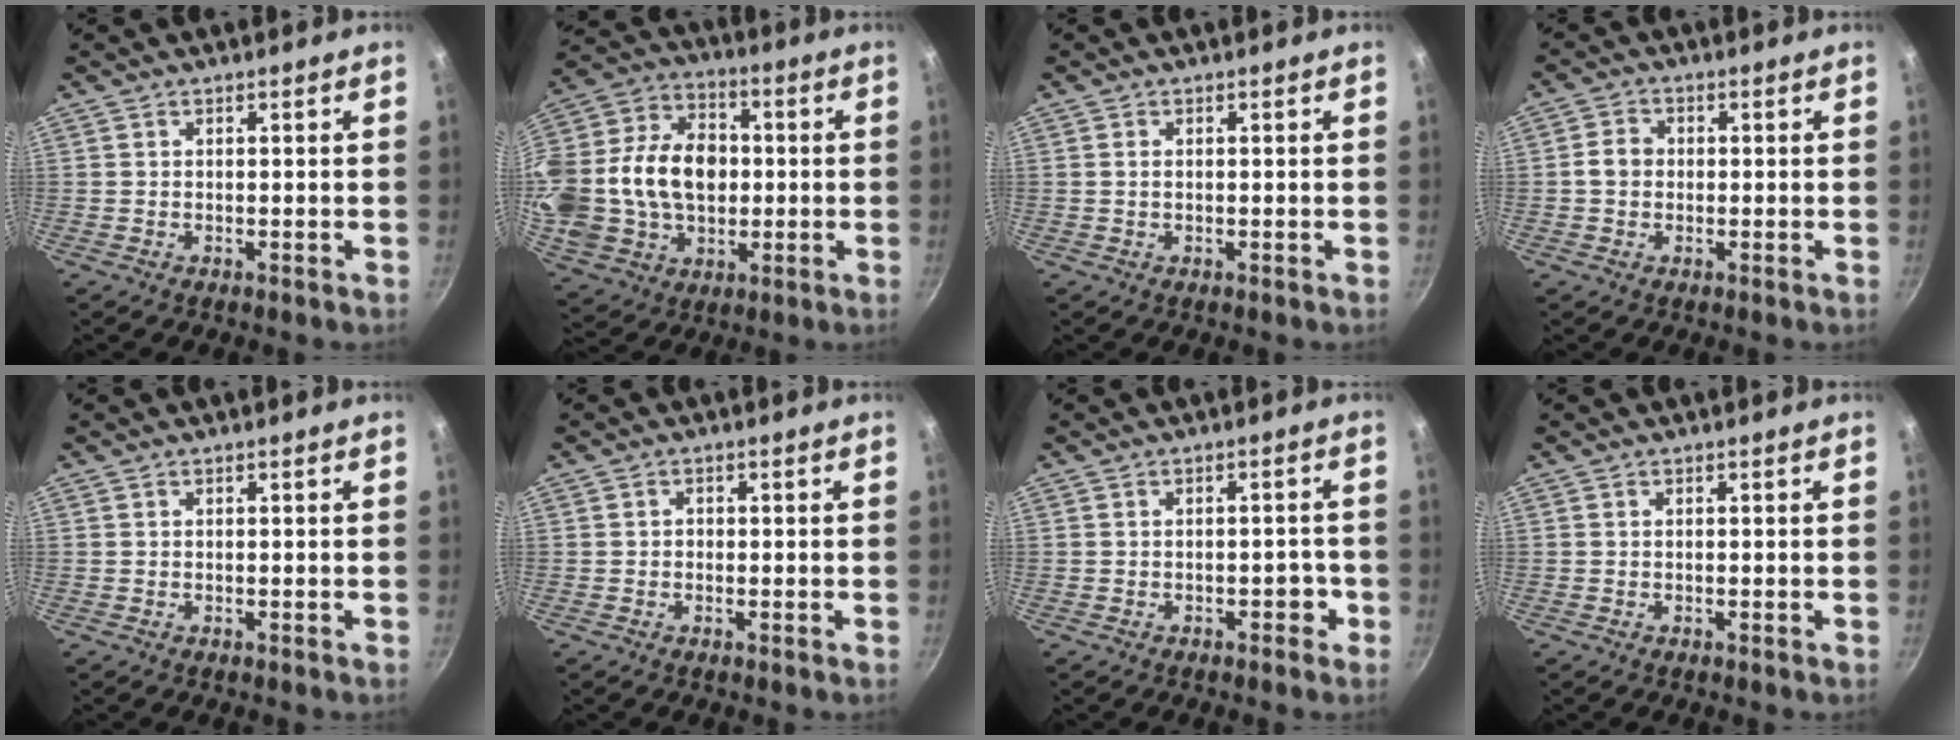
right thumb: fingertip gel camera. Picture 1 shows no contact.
{"total": 27.3, "force": [-0.1, 19.9, 18.7], "torque": [-0.369, 0.035, 0.004]}
{"total": 0.9, "force": [0.1, 0.6, 0.6], "torque": [-0.011, 0.002, 0.002]}
{"total": 3.6, "force": [-0.2, 3.1, 1.9], "torque": [-0.024, 0.012, -0.010]}
{"total": 0.0}
{"total": 1.0, "force": [-0.1, 0.9, 0.4], "torque": [-0.004, 0.004, -0.003]}
{"total": 2.6, "force": [-1.2, 1.6, 1.6], "torque": [-0.008, 0.019, -0.012]}
{"total": 0.0}